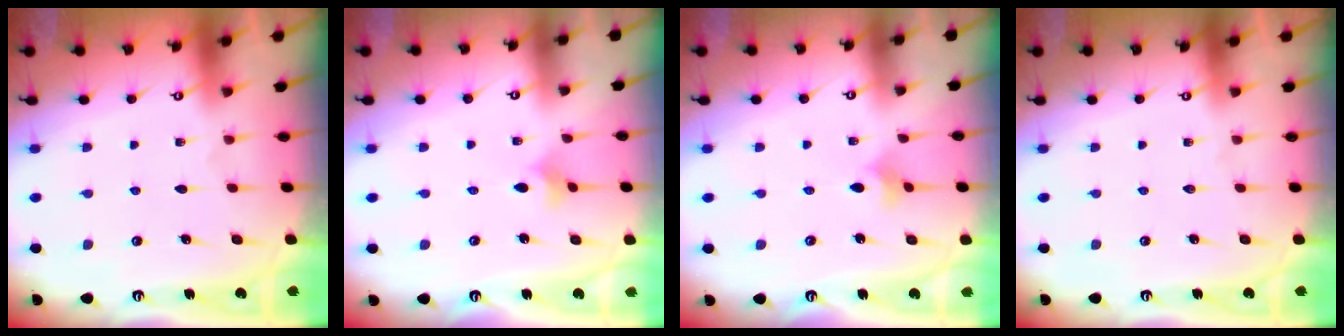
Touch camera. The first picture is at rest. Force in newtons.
{"total": 3.0, "press": 2.9, "slide": 0.5}
{"total": 3.0, "press": 2.9, "slide": 0.5}
{"total": 0.0}